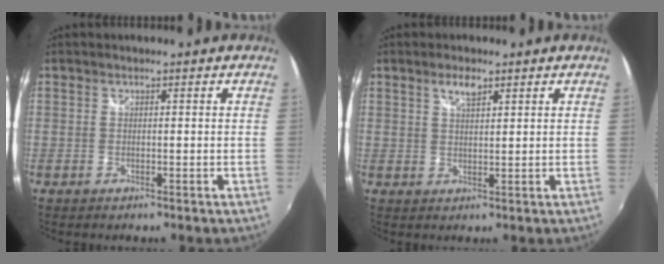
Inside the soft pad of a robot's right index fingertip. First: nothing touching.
{"total": 3.0, "force": [1.9, 1.1, 2.0], "torque": [-0.034, 0.004, 0.033]}